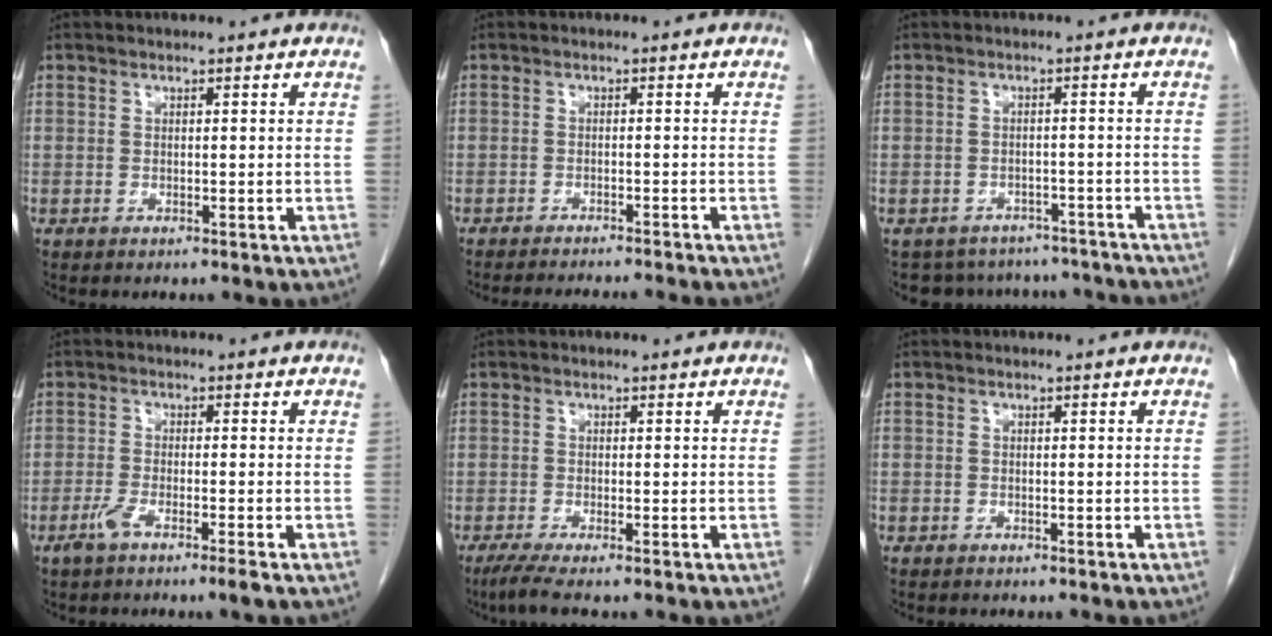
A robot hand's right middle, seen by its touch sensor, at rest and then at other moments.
{"total": 9.5, "force": [-8.7, -0.2, 3.7], "torque": [-0.033, -0.017, -0.114]}
{"total": 10.8, "force": [-9.7, 4.5, 1.2], "torque": [-0.015, 0.019, -0.106]}
{"total": 3.8, "force": [-2.4, -0.1, 2.9], "torque": [-0.057, -0.007, -0.051]}
{"total": 3.0, "force": [-2.0, -0.2, 2.2], "torque": [-0.047, -0.012, -0.044]}
{"total": 0.7, "force": [-0.5, 0.4, 0.1], "torque": [-0.006, 0.003, -0.009]}